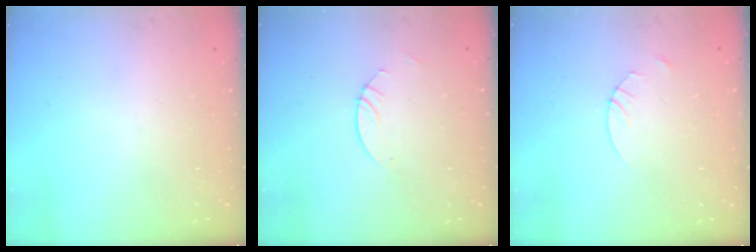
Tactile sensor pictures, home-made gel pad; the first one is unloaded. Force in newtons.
{"total": 2.4, "press": 2.4, "slide": 0.2}
{"total": 1.4, "press": 1.4, "slide": 0.2}